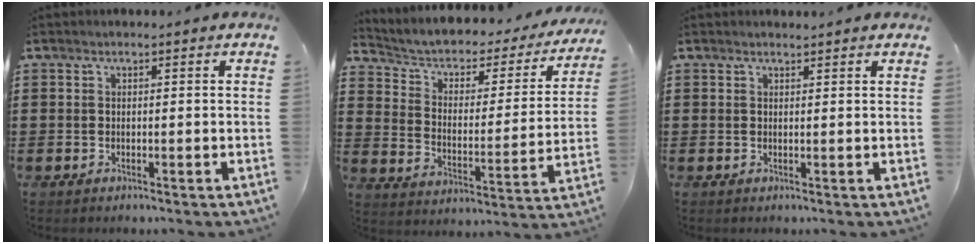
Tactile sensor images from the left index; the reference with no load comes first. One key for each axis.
{"total": 3.3, "fx": 2.0, "fy": 2.2, "fz": 1.4, "tx": -0.046, "ty": -0.021, "tz": 0.022}
{"total": 0.9, "fx": 0.9, "fy": 0.0, "fz": 0.2, "tx": -0.005, "ty": -0.001, "tz": 0.018}